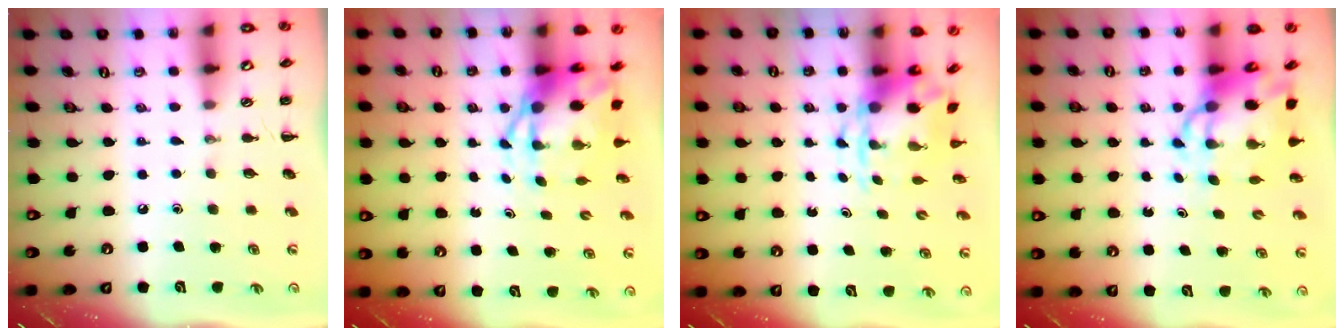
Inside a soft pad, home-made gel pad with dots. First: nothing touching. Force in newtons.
{"total": 6.4, "press": 6.2, "slide": 1.7}
{"total": 3.8, "press": 3.7, "slide": 0.9}
{"total": 8.5, "press": 8.2, "slide": 2.2}